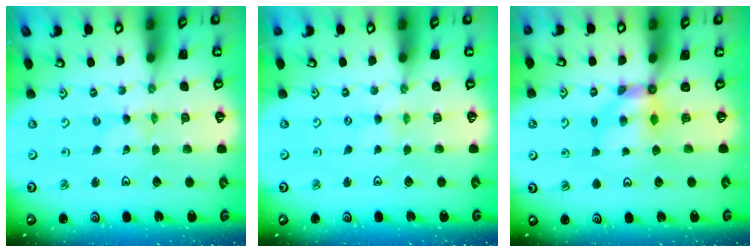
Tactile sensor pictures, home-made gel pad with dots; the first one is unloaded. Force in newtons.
{"total": 0.0}
{"total": 5.1, "press": 5.1, "slide": 0.2}